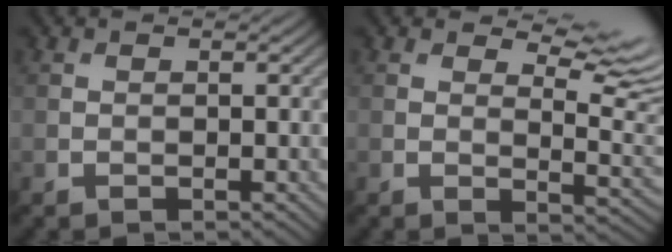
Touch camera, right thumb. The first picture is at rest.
{"total": 7.8, "force": [5.3, 2.6, 5.2], "torque": [-0.081, 0.001, 0.075]}